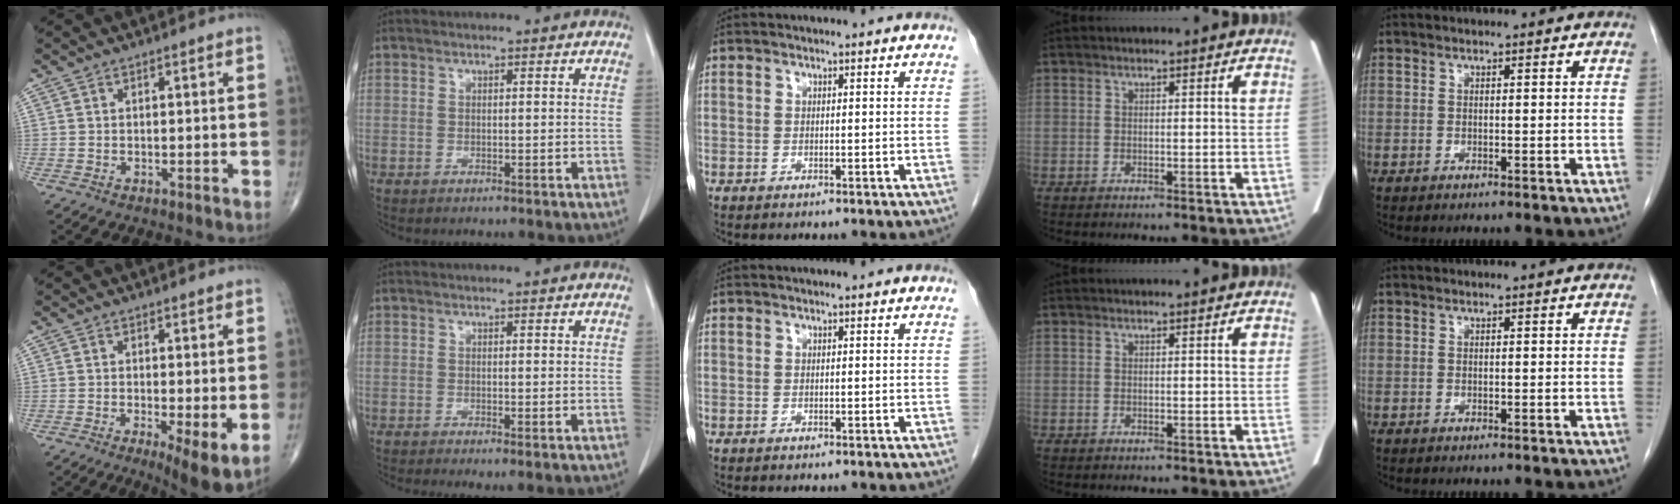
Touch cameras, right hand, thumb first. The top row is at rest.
{"thumb": {"total": 6.9, "force": [-1.2, 1.8, 6.5], "torque": [-0.104, -0.023, -0.020]}, "index": {"total": 2.0, "force": [-0.8, 0.5, 1.7], "torque": [-0.028, -0.006, -0.011]}}